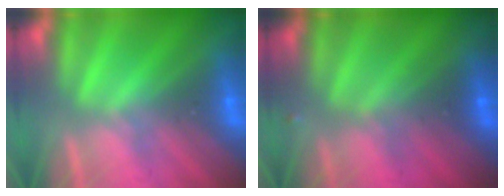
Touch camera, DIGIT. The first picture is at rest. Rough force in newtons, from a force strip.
{"total": 1.9}